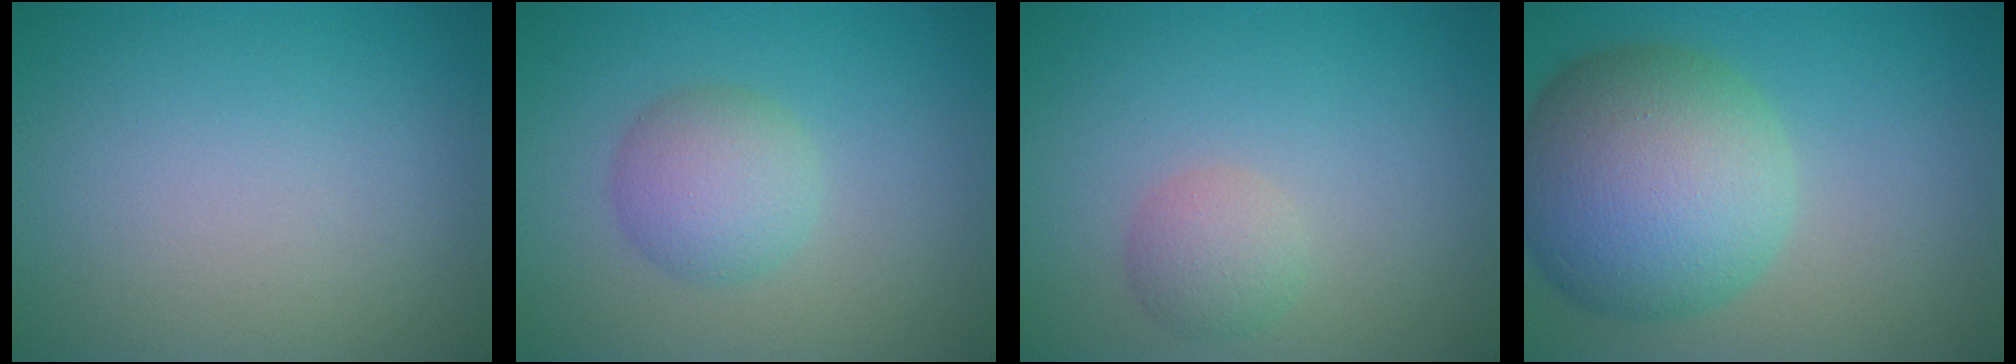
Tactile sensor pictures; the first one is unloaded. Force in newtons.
{"total": 3.5, "press": 3.5, "slide": 0.1}
{"total": 2.2, "press": 2.2, "slide": 0.1}
{"total": 11.9, "press": 11.9, "slide": 0.6}